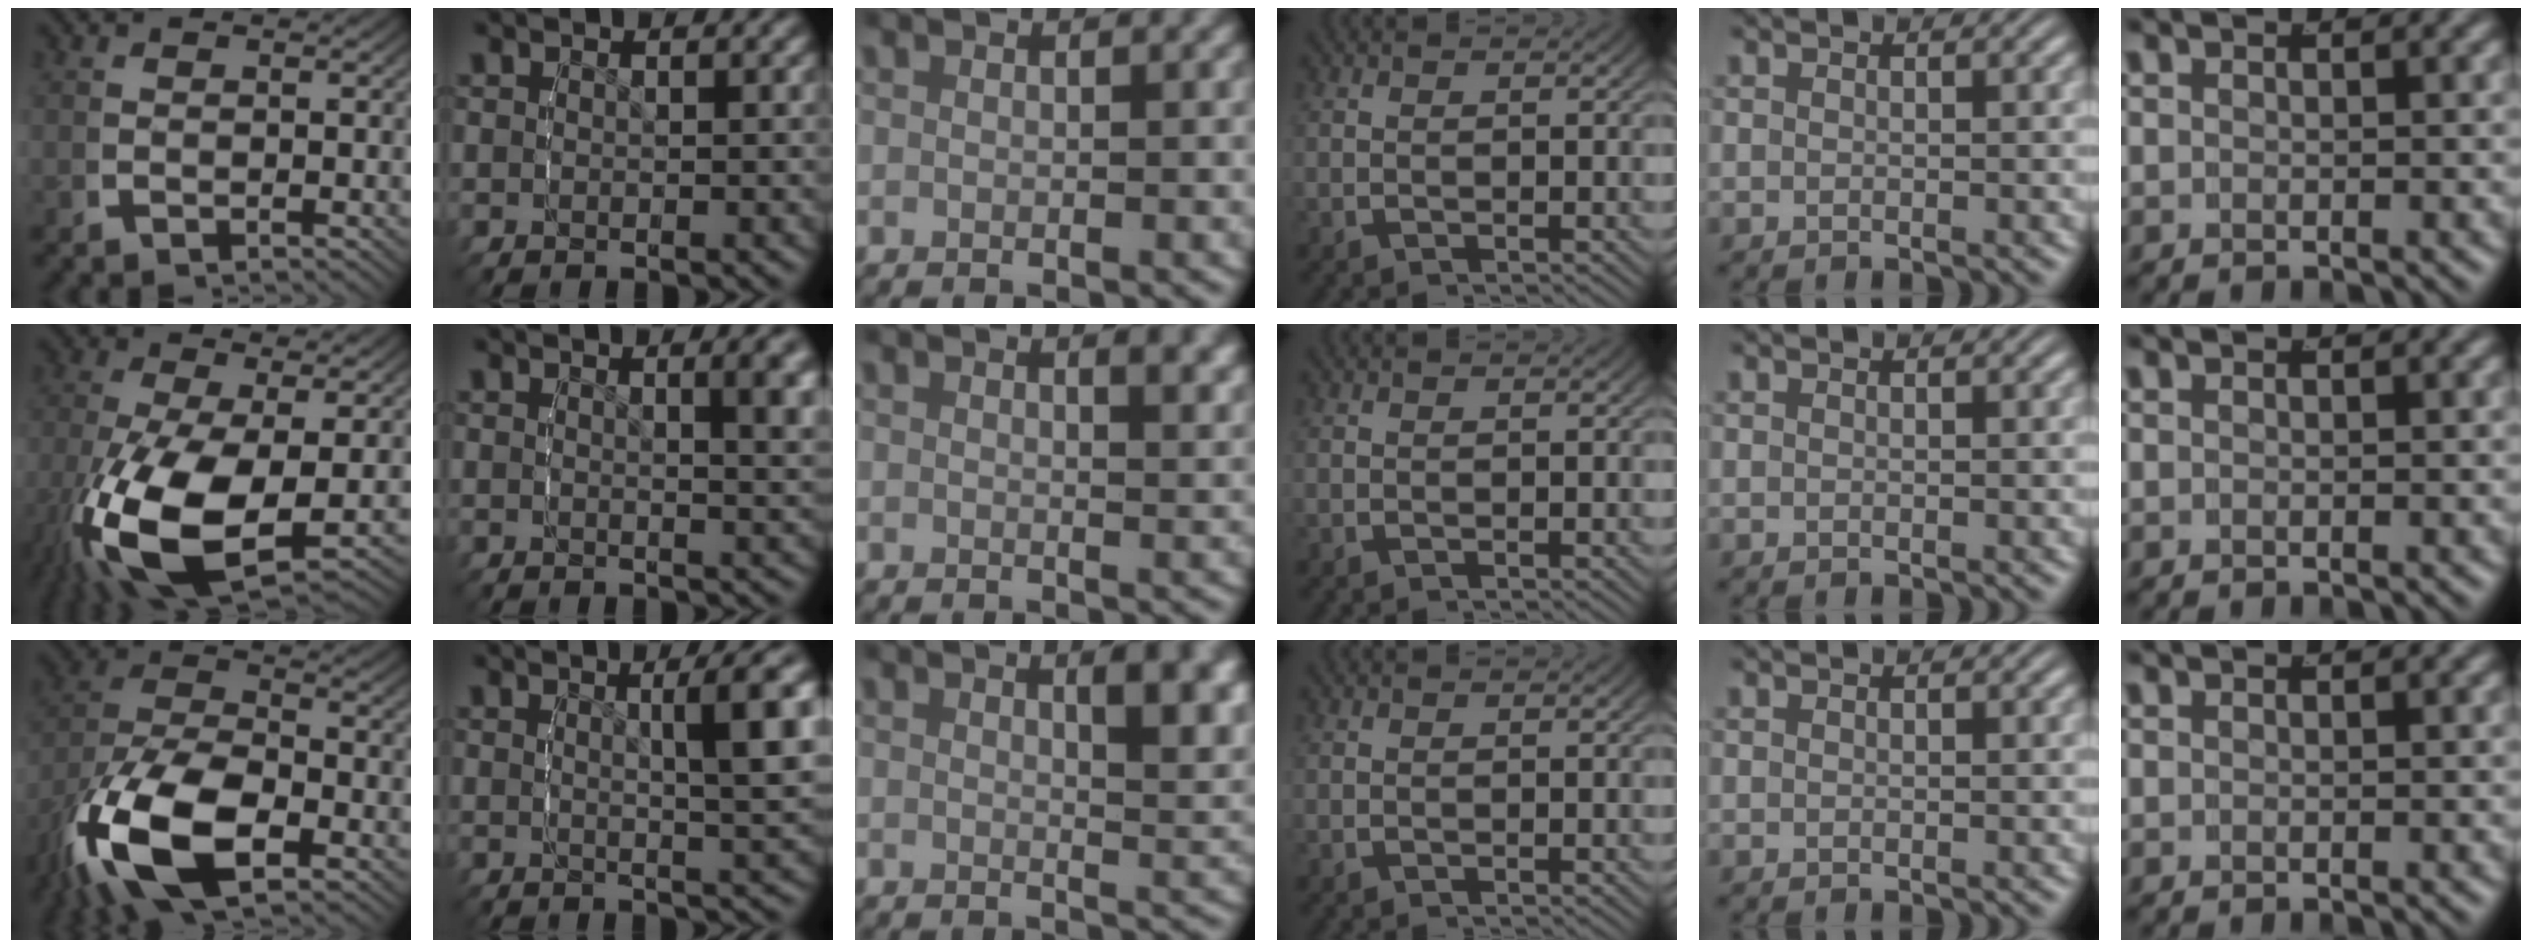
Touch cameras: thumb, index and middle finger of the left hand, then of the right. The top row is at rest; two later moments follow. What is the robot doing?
{"motion": "lift_and_place", "object": "screwdriver"}